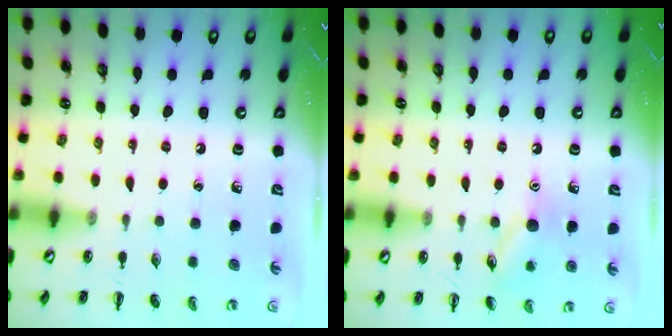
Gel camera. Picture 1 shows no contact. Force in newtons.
{"total": 9.6, "press": 9.5, "slide": 1.4}